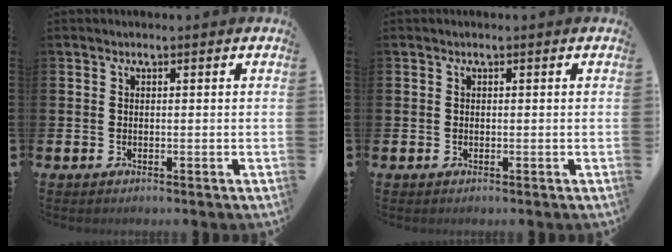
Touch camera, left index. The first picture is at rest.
{"total": 0.0}